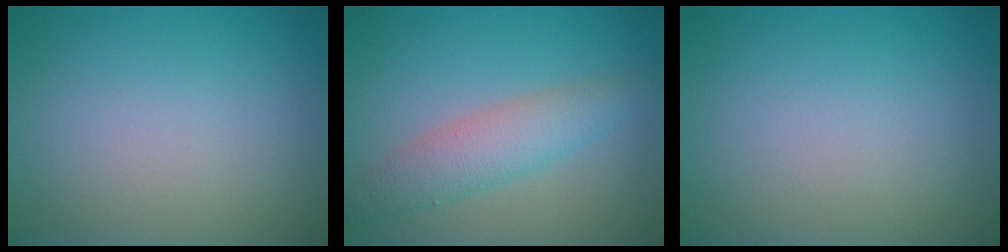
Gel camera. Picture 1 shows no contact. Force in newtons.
{"total": 3.6, "press": 3.6, "slide": 0.1}
{"total": 0.0}